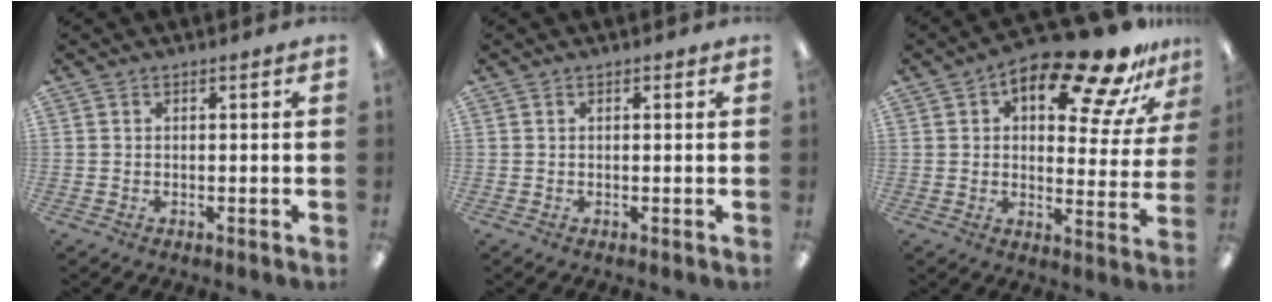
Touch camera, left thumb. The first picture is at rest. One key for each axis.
{"total": 0.0}
{"total": 18.1, "fx": 11.9, "fy": 6.8, "fz": 11.7, "tx": -0.162, "ty": -0.079, "tz": 0.189}